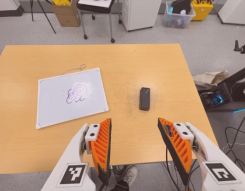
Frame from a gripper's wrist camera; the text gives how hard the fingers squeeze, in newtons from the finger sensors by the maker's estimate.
{"total": 0.0}